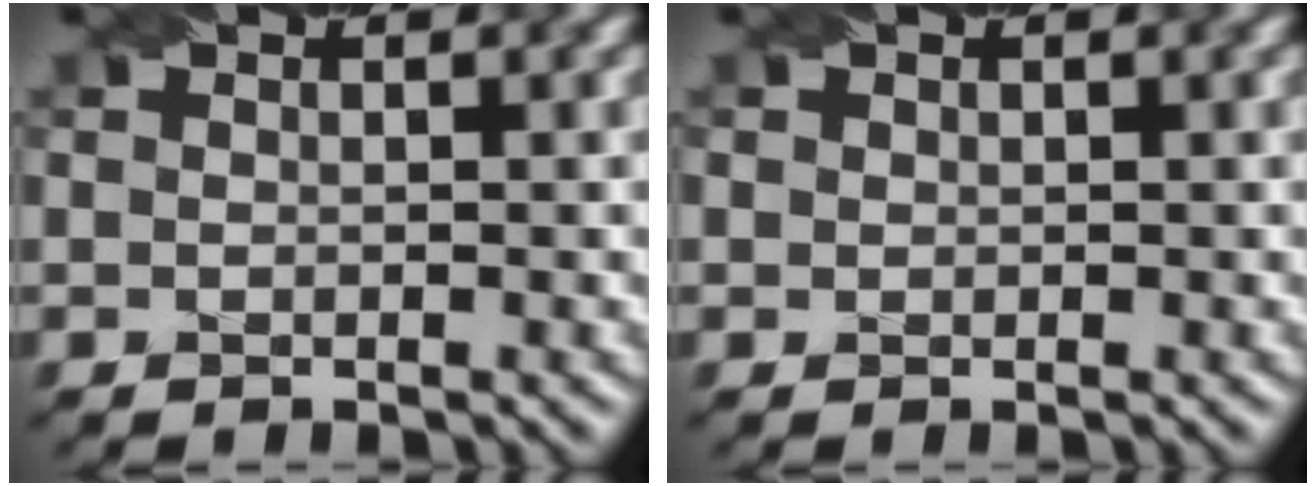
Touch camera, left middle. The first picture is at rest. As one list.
[{"total": 0.5, "force": [0.1, 0.5, 0.1], "torque": [0.001, -0.001, 0.000]}]